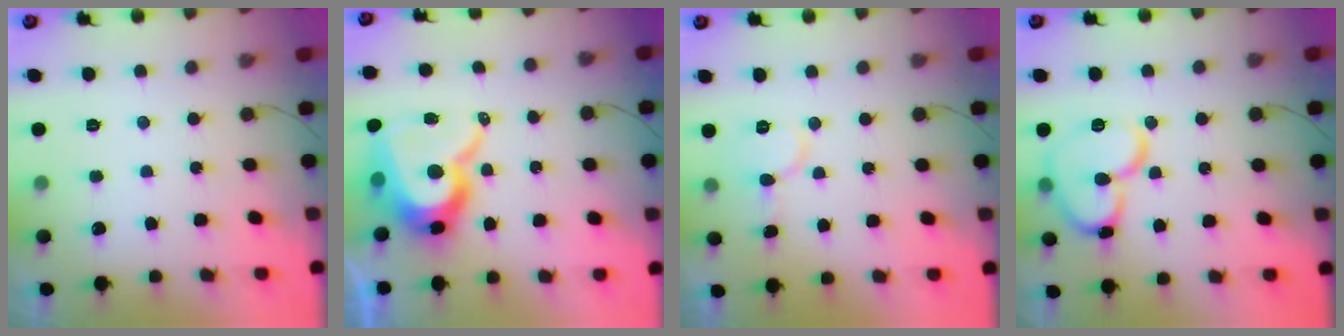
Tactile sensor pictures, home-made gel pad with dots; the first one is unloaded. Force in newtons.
{"total": 15.7, "press": 15.7, "slide": 1.3}
{"total": 6.9, "press": 6.9, "slide": 0.3}
{"total": 13.7, "press": 13.6, "slide": 1.9}